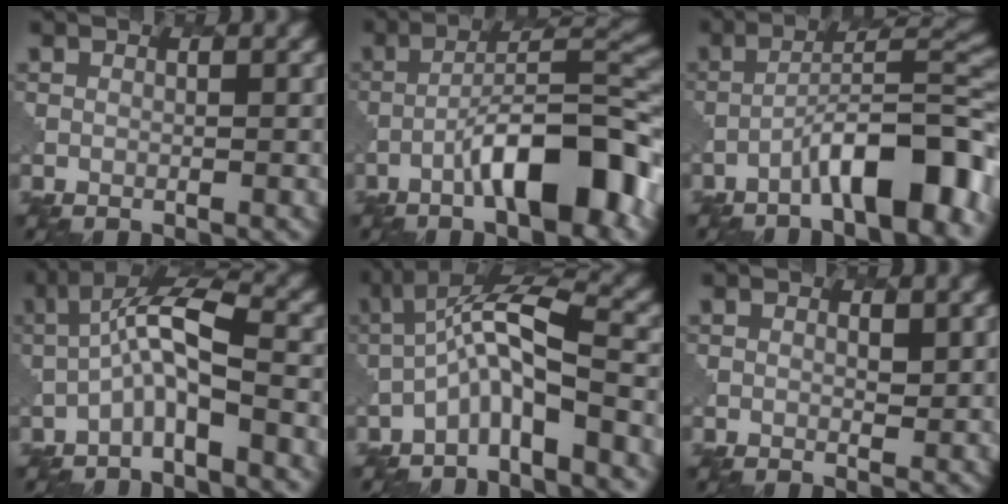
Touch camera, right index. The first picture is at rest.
{"total": 8.9, "force": [-4.5, 2.0, 7.4], "torque": [-0.115, 0.025, -0.067]}
{"total": 8.7, "force": [-5.0, 1.8, 6.8], "torque": [-0.102, 0.023, -0.075]}
{"total": 4.6, "force": [-1.2, 1.1, 4.3], "torque": [-0.082, 0.020, -0.028]}
{"total": 5.3, "force": [-2.5, 1.0, 4.6], "torque": [-0.086, 0.017, -0.052]}
{"total": 0.9, "force": [0.8, 0.2, 0.4], "torque": [-0.008, -0.005, 0.017]}